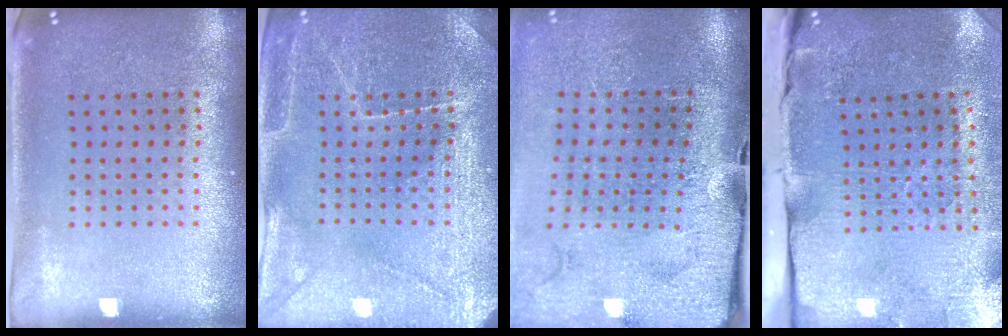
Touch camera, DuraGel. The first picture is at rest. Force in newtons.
{"total": 3.4, "press": 3.3, "slide": 0.5}
{"total": 4.5, "press": 3.5, "slide": 2.9}
{"total": 4.5, "press": 3.7, "slide": 2.5}